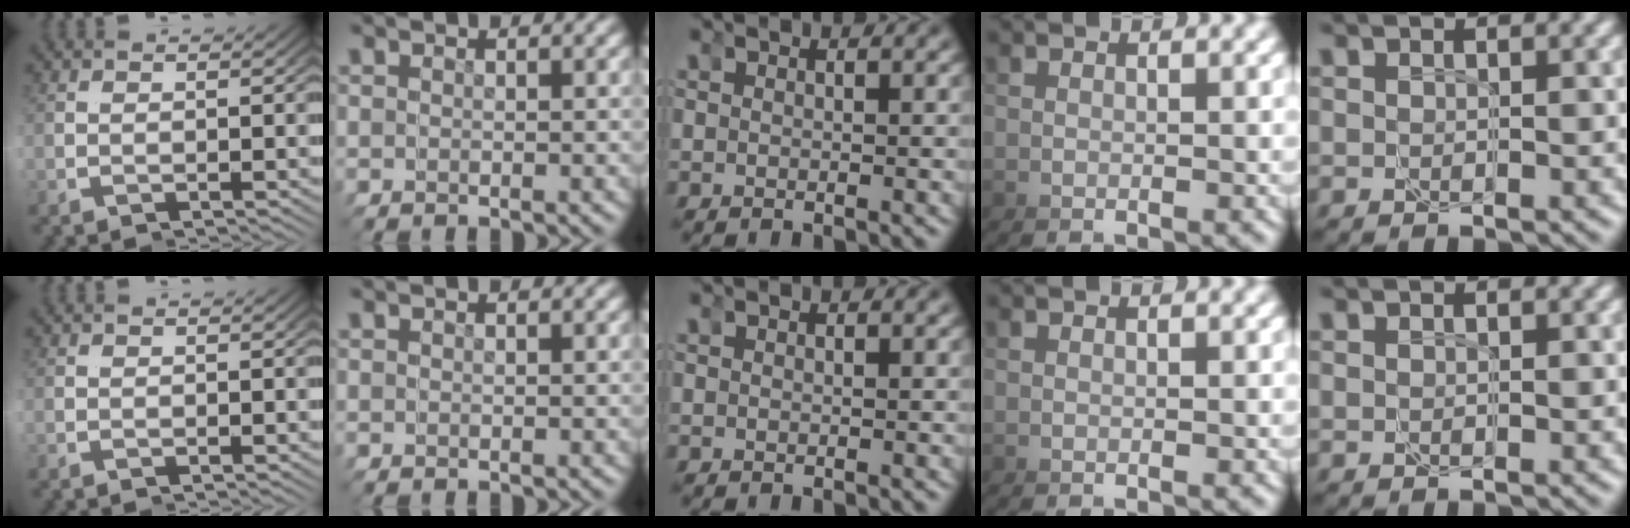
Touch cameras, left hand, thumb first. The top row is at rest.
{}